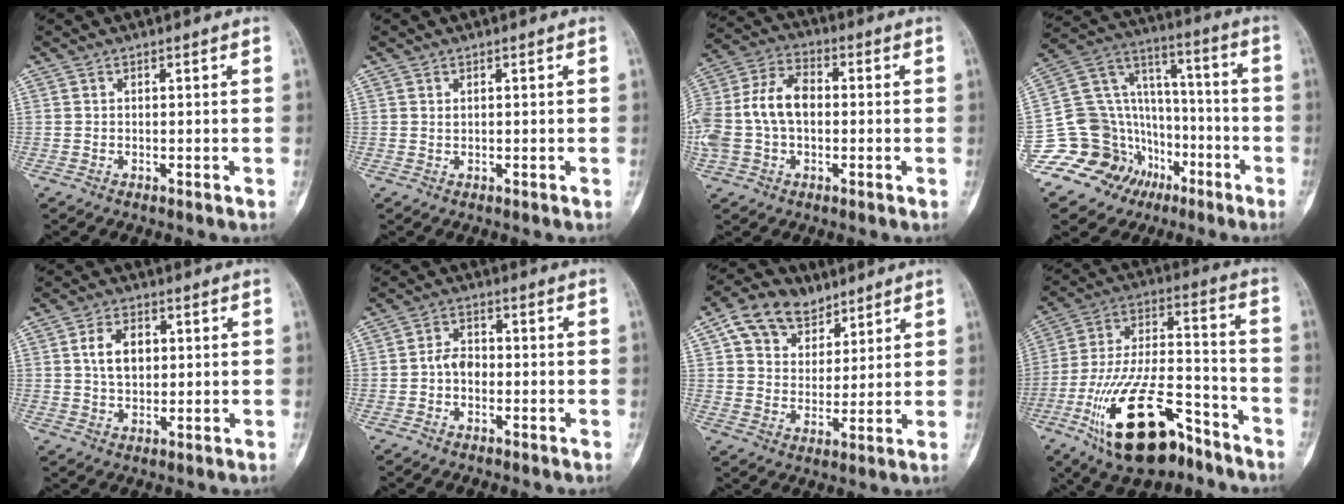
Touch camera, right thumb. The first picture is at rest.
{"total": 0.5, "force": [0.3, 0.3, 0.3], "torque": [-0.003, 0.000, 0.005]}
{"total": 14.1, "force": [-0.4, 9.2, 10.7], "torque": [-0.229, 0.036, -0.012]}
{"total": 20.8, "force": [-9.8, 17.0, 6.9], "torque": [-0.098, 0.132, -0.159]}
{"total": 7.6, "force": [1.6, 5.0, 5.4], "torque": [-0.079, -0.001, 0.027]}
{"total": 3.9, "force": [-0.8, 2.9, 2.4], "torque": [-0.029, 0.016, -0.022]}
{"total": 12.3, "force": [7.1, 8.6, 5.3], "torque": [-0.062, -0.014, 0.126]}
{"total": 21.8, "force": [-12.2, 9.6, 15.3], "torque": [-0.294, 0.071, -0.210]}